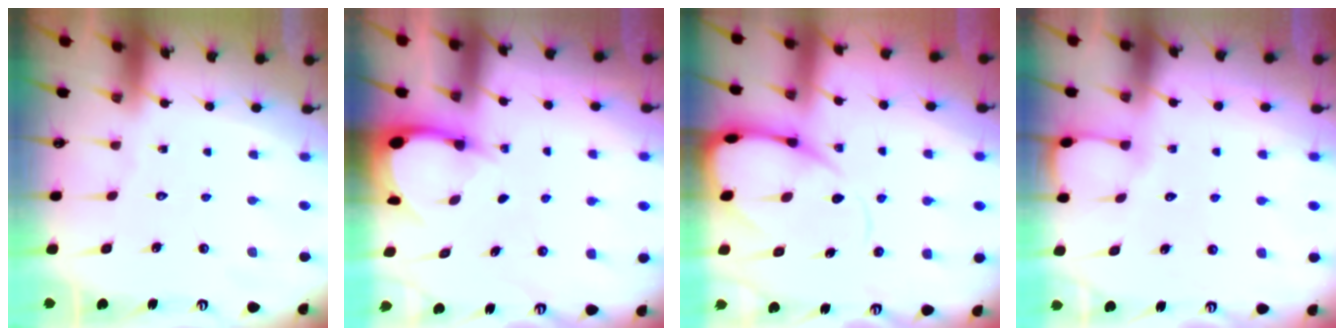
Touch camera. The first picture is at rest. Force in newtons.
{"total": 3.6, "press": 3.6, "slide": 0.2}
{"total": 9.8, "press": 9.8, "slide": 0.9}
{"total": 3.6, "press": 3.6, "slide": 0.4}